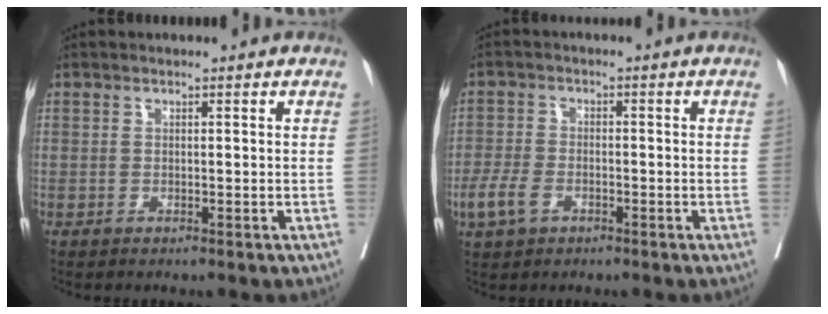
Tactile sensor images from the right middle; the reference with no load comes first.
{"total": 4.5, "force": [-2.1, 2.7, 2.9], "torque": [-0.067, -0.001, -0.038]}